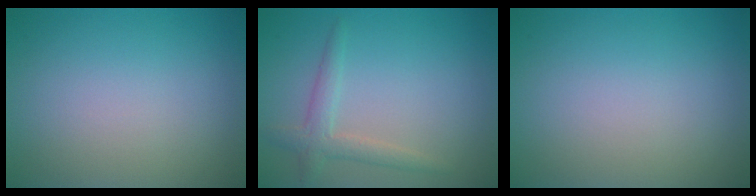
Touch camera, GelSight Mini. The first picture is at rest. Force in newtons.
{"total": 2.3, "press": 2.3, "slide": 0.1}
{"total": 0.0}